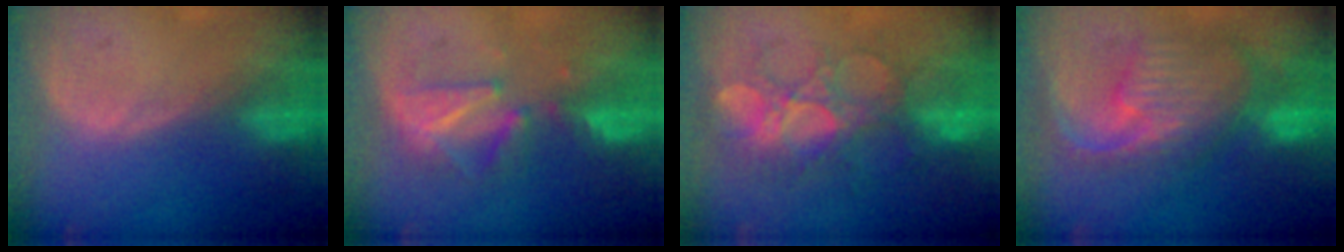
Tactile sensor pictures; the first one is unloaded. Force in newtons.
{"total": 6.2, "press": 6.2, "slide": 0.6}
{"total": 9.0, "press": 8.7, "slide": 2.3}
{"total": 10.9, "press": 9.6, "slide": 5.1}